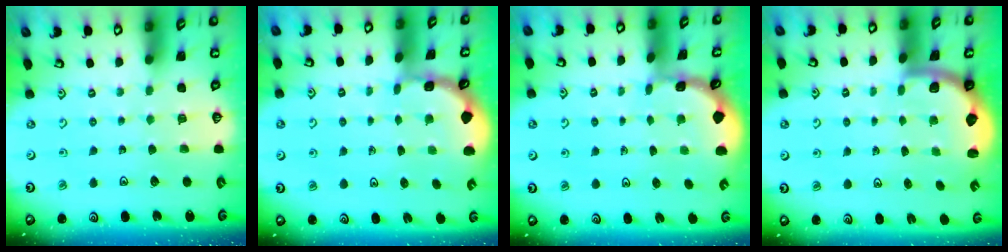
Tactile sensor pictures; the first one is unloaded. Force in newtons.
{"total": 1.6, "press": 1.6, "slide": 0.2}
{"total": 1.1, "press": 1.1, "slide": 0.2}
{"total": 1.9, "press": 1.8, "slide": 0.5}